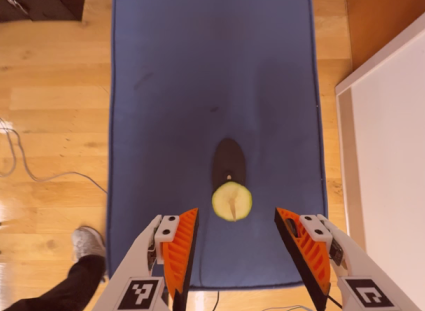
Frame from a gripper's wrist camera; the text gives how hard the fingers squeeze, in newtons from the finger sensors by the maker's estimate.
{"total": 0.9, "left": 1.3, "right": 0.4}